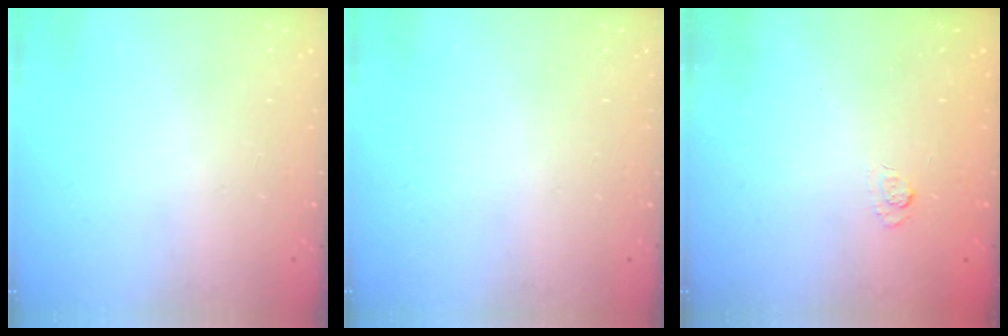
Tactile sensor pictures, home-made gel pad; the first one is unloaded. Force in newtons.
{"total": 0.0}
{"total": 2.6, "press": 2.2, "slide": 1.4}